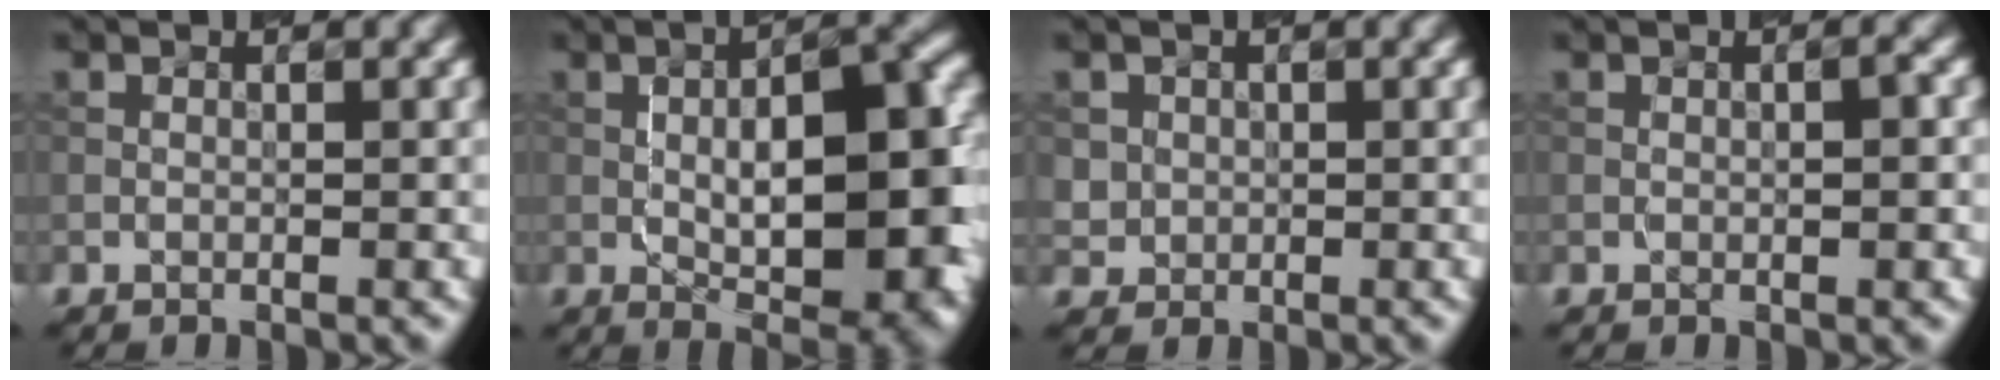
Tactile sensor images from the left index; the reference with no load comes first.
{"total": 10.6, "force": [-0.4, 4.1, 9.8], "torque": [-0.121, 0.010, -0.004]}
{"total": 1.6, "force": [0.3, 1.6, 0.1], "torque": [0.004, -0.005, 0.021]}
{"total": 1.4, "force": [-0.1, 0.3, 1.4], "torque": [-0.020, 0.002, 0.001]}